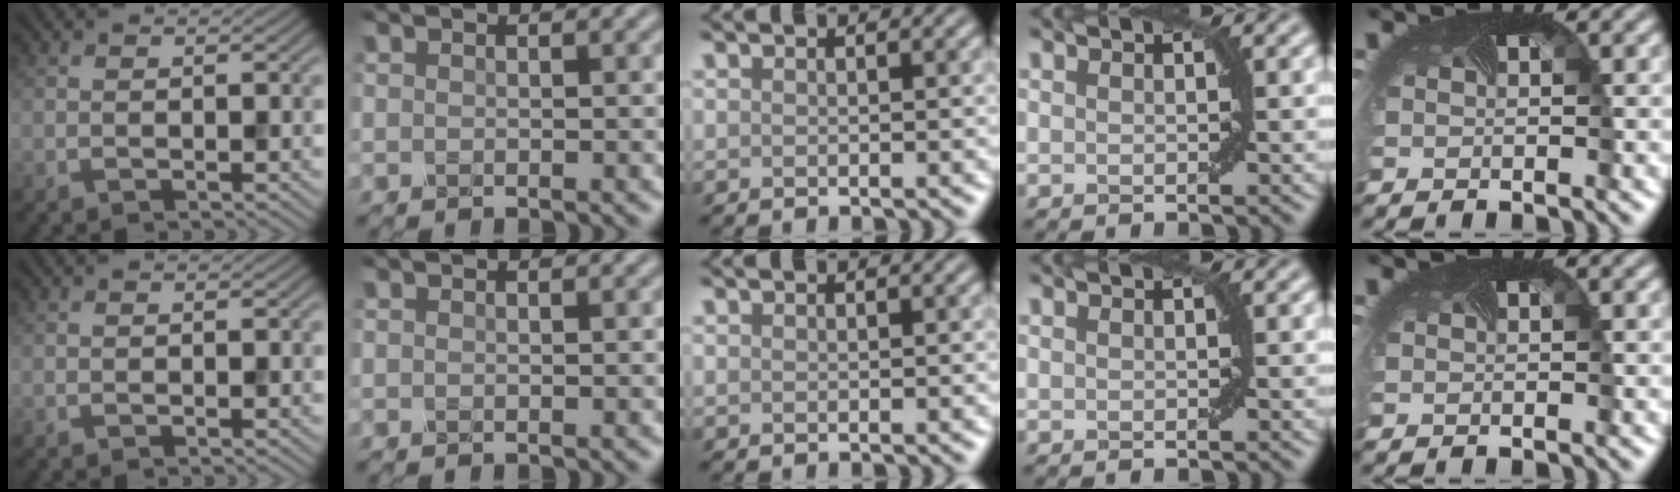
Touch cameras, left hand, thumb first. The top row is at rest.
{}